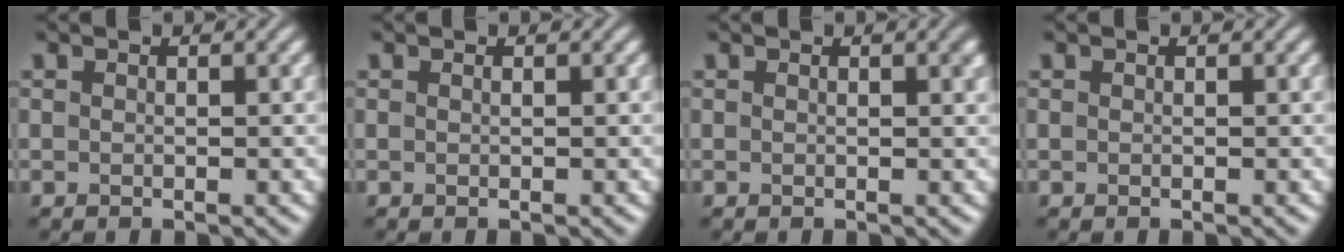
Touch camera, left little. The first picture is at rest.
{"total": 0.0}
{"total": 0.9, "force": [0.3, 0.2, 0.8], "torque": [-0.007, 0.002, 0.004]}
{"total": 0.0}